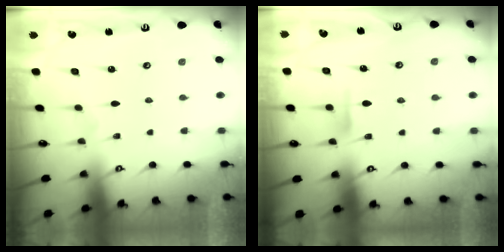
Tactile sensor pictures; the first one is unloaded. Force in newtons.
{"total": 4.6, "press": 4.5, "slide": 0.7}